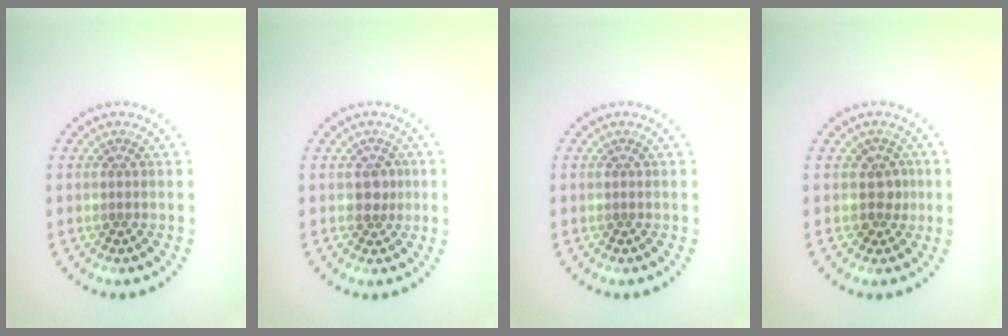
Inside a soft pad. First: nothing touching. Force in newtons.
{"total": 1.7, "press": 1.5, "slide": 0.9}
{"total": 0.0}
{"total": 1.7, "press": 1.3, "slide": 1.0}